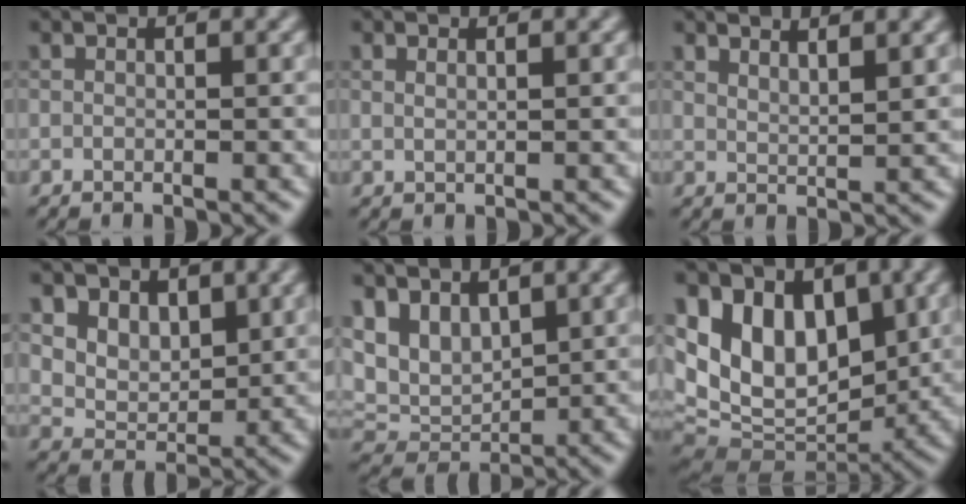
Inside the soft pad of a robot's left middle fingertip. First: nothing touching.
{"total": 0.9, "force": [0.5, 0.4, 0.7], "torque": [-0.011, -0.002, 0.004]}
{"total": 2.6, "force": [2.2, 0.7, 1.3], "torque": [-0.006, 0.005, 0.028]}
{"total": 5.3, "force": [2.7, 3.8, 2.5], "torque": [-0.066, -0.016, 0.060]}
{"total": 4.6, "force": [2.3, 3.0, 2.5], "torque": [-0.057, -0.010, 0.044]}
{"total": 10.4, "force": [3.1, 7.1, 7.0], "torque": [-0.115, 0.005, 0.044]}